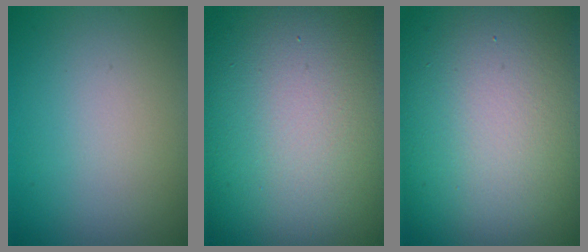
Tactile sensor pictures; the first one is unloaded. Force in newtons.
{"total": 22.0, "press": 21.9, "slide": 1.1}
{"total": 20.2, "press": 20.2, "slide": 1.1}